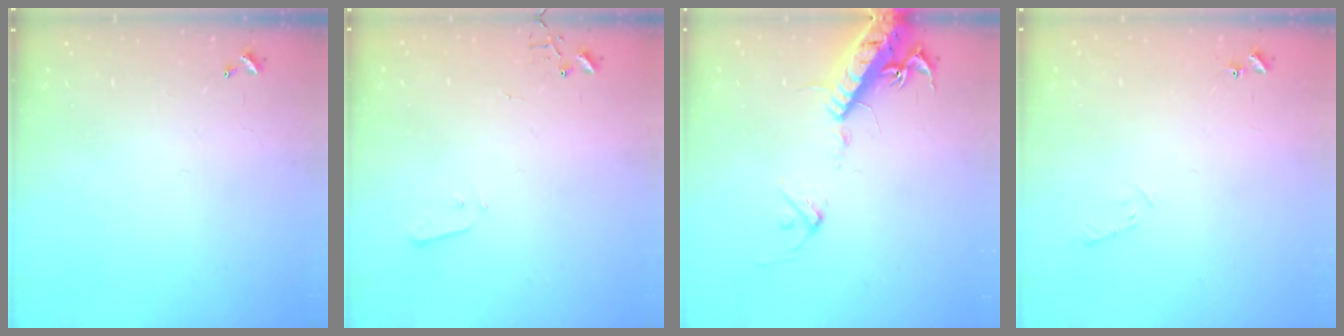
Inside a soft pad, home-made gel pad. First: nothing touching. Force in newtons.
{"total": 1.9, "press": 1.9, "slide": 0.4}
{"total": 17.9, "press": 17.6, "slide": 3.5}
{"total": 5.3, "press": 5.2, "slide": 0.9}